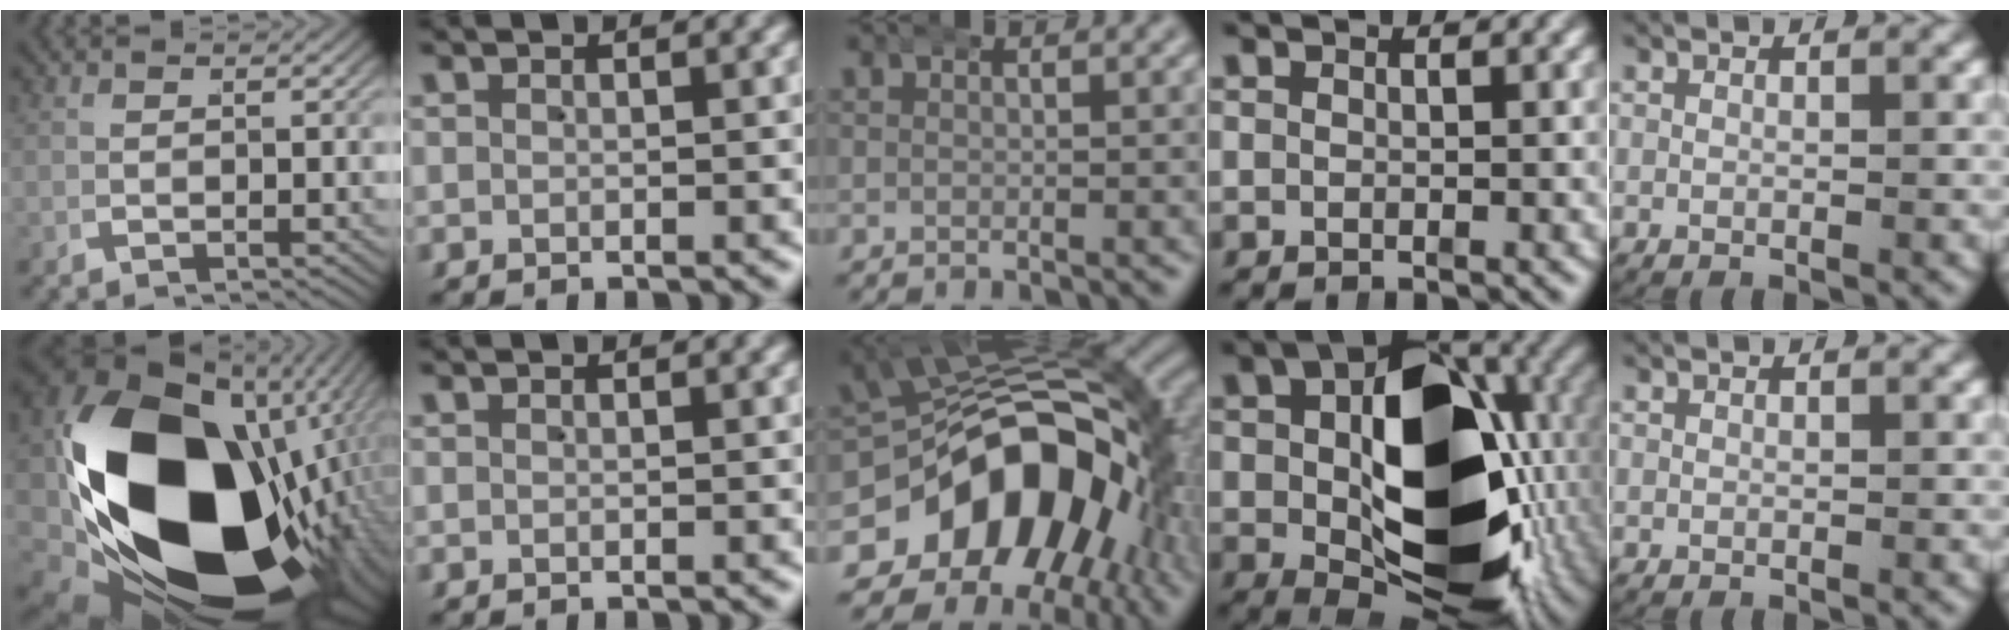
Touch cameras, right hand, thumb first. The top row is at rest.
{"thumb": {"total": 39.2, "force": [-5.2, 23.5, 30.9], "torque": [-0.509, -0.066, -0.044]}, "middle": {"total": 23.9, "force": [-3.4, 17.6, 15.7], "torque": [-0.275, -0.056, -0.043]}, "ring": {"total": 22.0, "force": [-2.3, 13.2, 17.4], "torque": [-0.287, -0.048, -0.007]}}